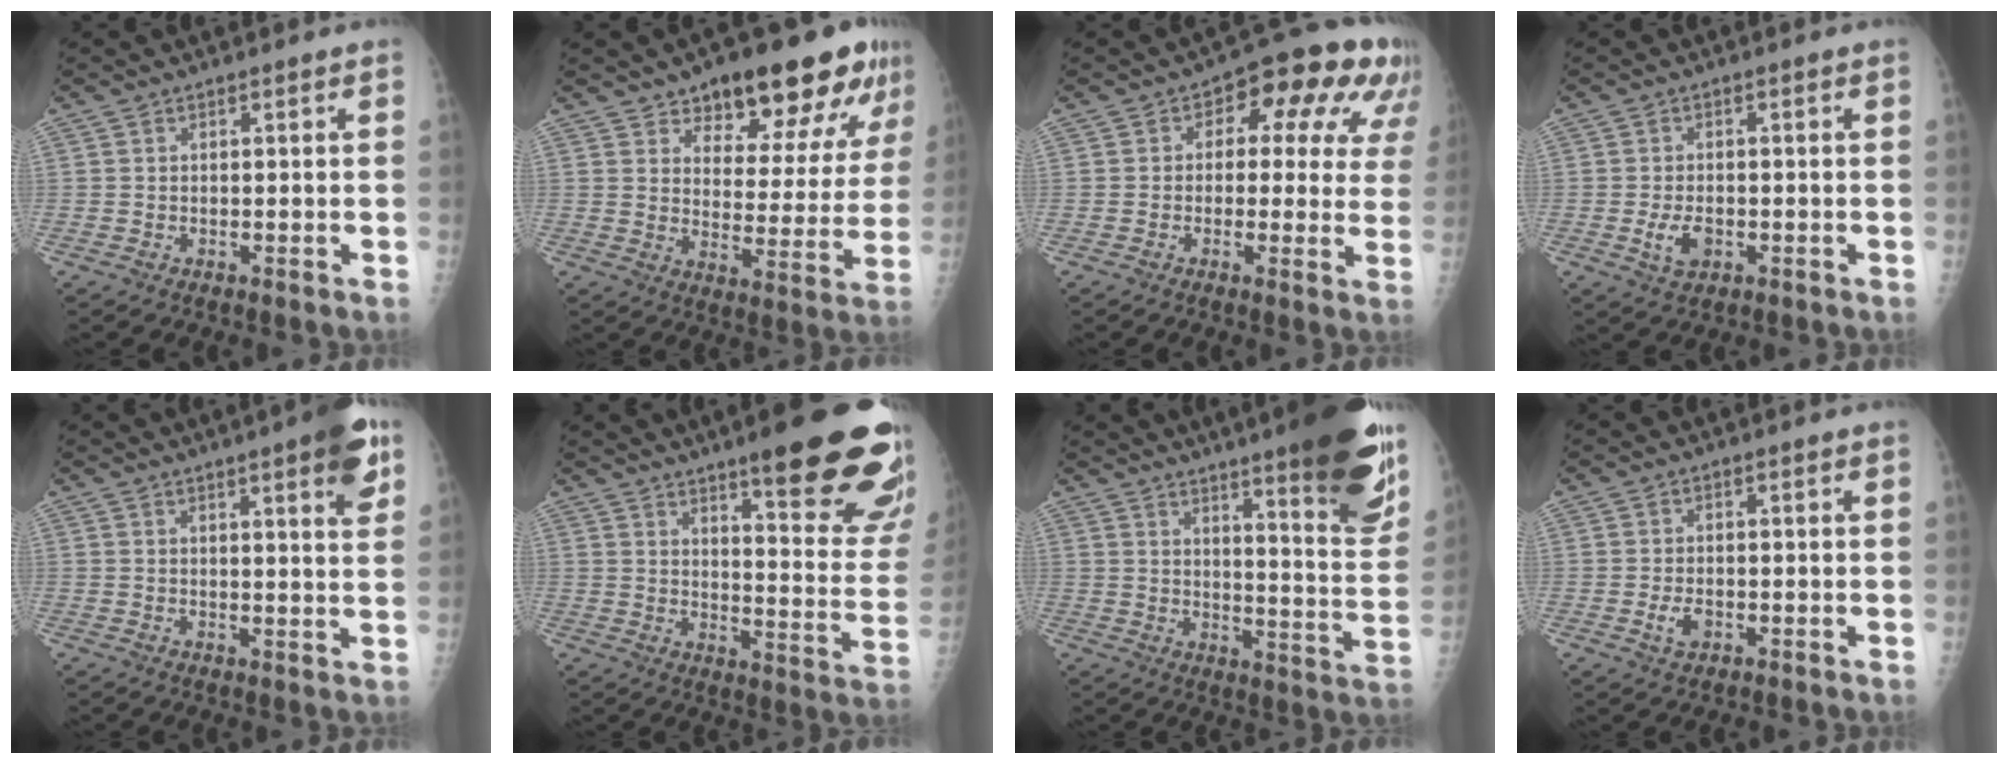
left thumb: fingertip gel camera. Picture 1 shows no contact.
{"total": 18.0, "force": [11.9, 7.3, 11.3], "torque": [-0.104, -0.050, 0.172]}
{"total": 14.0, "force": [5.3, 7.9, 10.3], "torque": [-0.066, 0.013, 0.051]}
{"total": 4.1, "force": [-1.1, 2.6, 2.9], "torque": [-0.050, -0.001, -0.014]}
{"total": 8.5, "force": [4.5, 1.6, 7.0], "torque": [-0.079, -0.015, 0.053]}
{"total": 24.7, "force": [15.8, 4.6, 18.3], "torque": [-0.200, -0.079, 0.212]}
{"total": 22.2, "force": [14.5, 3.1, 16.5], "torque": [-0.202, -0.077, 0.196]}
{"total": 2.7, "force": [-0.8, 1.8, 1.9], "torque": [-0.034, 0.000, -0.012]}